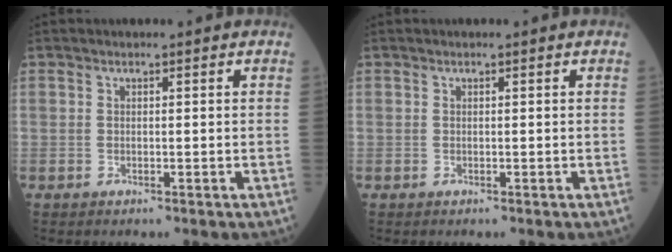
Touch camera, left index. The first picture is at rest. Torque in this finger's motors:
{"motor_torque": [-0.01, 0.02, 0.00, 0.00]}